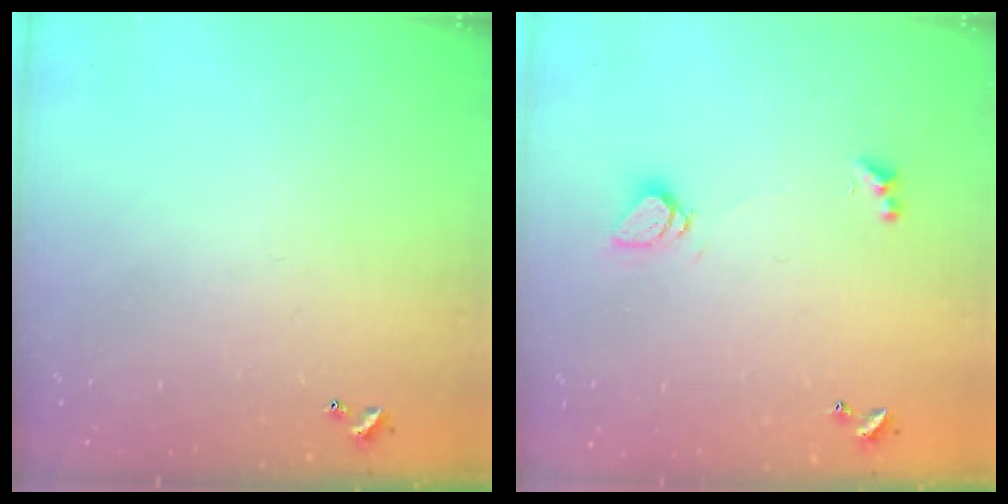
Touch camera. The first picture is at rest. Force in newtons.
{"total": 2.2, "press": 2.2, "slide": 0.5}